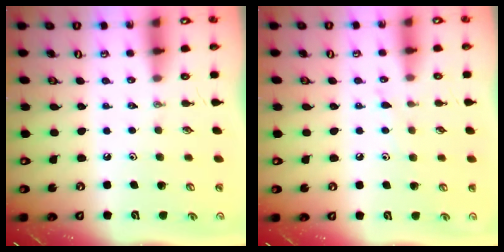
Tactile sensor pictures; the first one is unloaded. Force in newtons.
{"total": 5.6, "press": 5.6, "slide": 0.6}